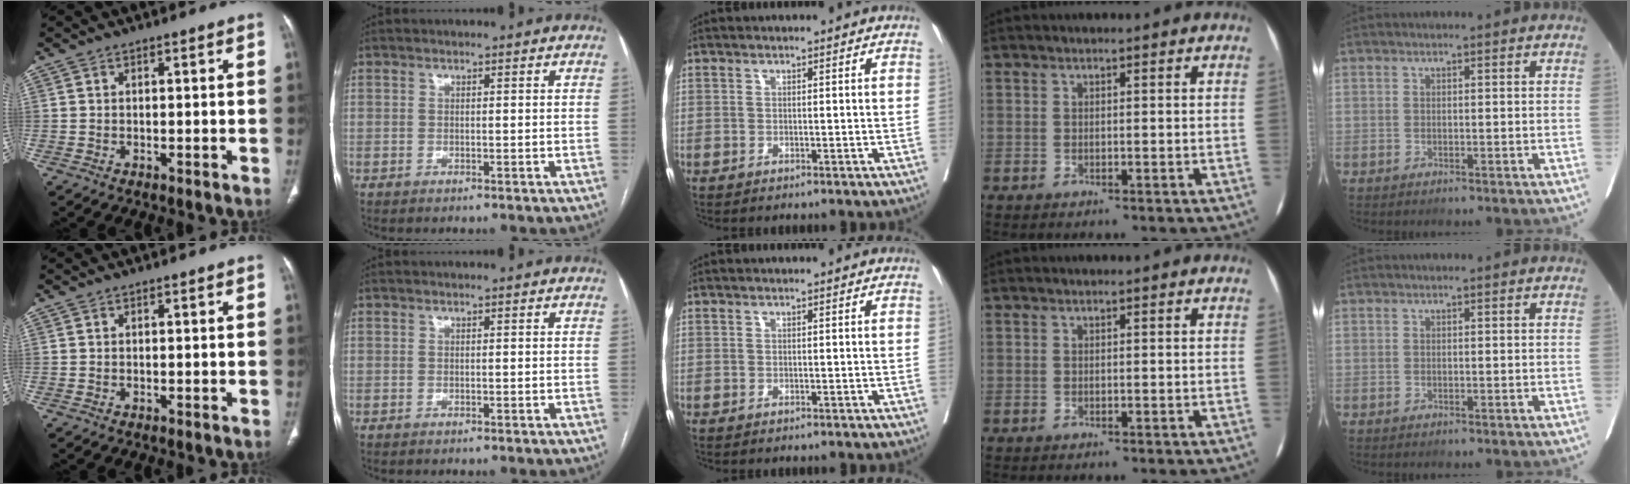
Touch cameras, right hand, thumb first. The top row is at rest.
{}